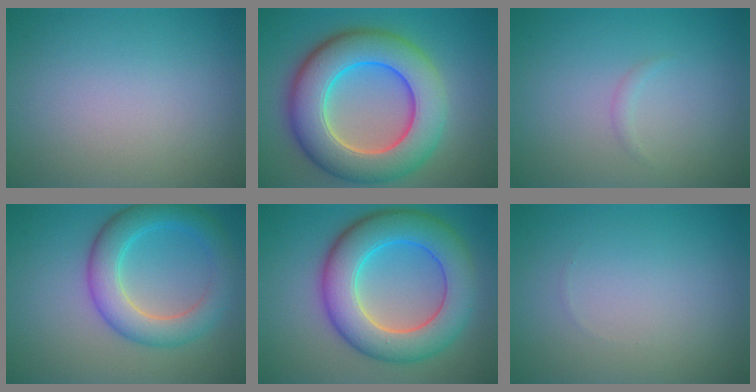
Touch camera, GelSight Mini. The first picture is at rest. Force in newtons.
{"total": 11.1, "press": 11.0, "slide": 0.4}
{"total": 0.6, "press": 0.6, "slide": 0.0}
{"total": 5.7, "press": 5.7, "slide": 0.1}
{"total": 9.5, "press": 9.5, "slide": 0.6}
{"total": 0.0}